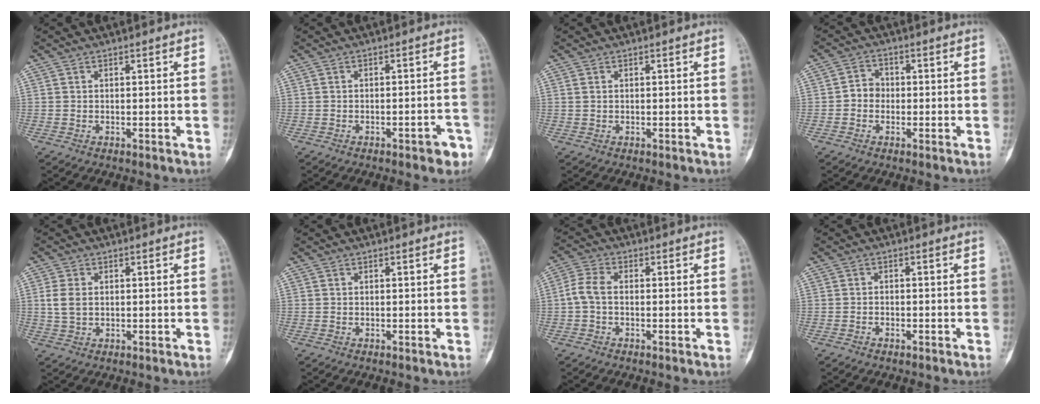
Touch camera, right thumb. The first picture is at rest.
{"total": 3.5, "force": [-2.1, 1.3, 2.5], "torque": [-0.024, 0.018, -0.023]}
{"total": 0.9, "force": [0.2, 0.6, 0.6], "torque": [-0.015, 0.002, 0.008]}
{"total": 3.4, "force": [-0.6, 2.9, 1.5], "torque": [-0.010, 0.012, -0.020]}
{"total": 4.2, "force": [0.5, 2.9, 3.0], "torque": [-0.065, 0.000, 0.012]}
{"total": 0.0}
{"total": 4.1, "force": [-0.6, 2.4, 3.3], "torque": [-0.074, 0.012, -0.020]}
{"total": 1.0, "force": [-0.7, 0.5, 0.4], "torque": [-0.013, 0.006, -0.011]}